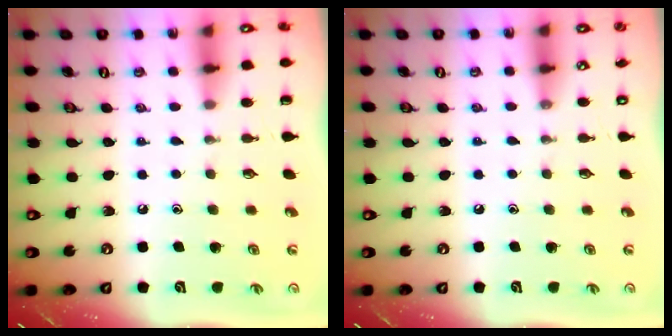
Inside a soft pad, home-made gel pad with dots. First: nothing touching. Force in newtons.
{"total": 3.3, "press": 3.2, "slide": 0.5}